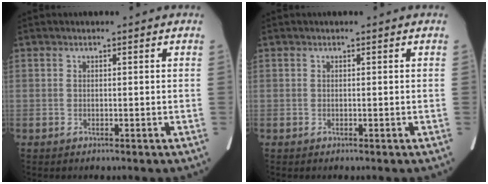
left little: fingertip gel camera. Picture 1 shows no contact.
{"total": 0.0}